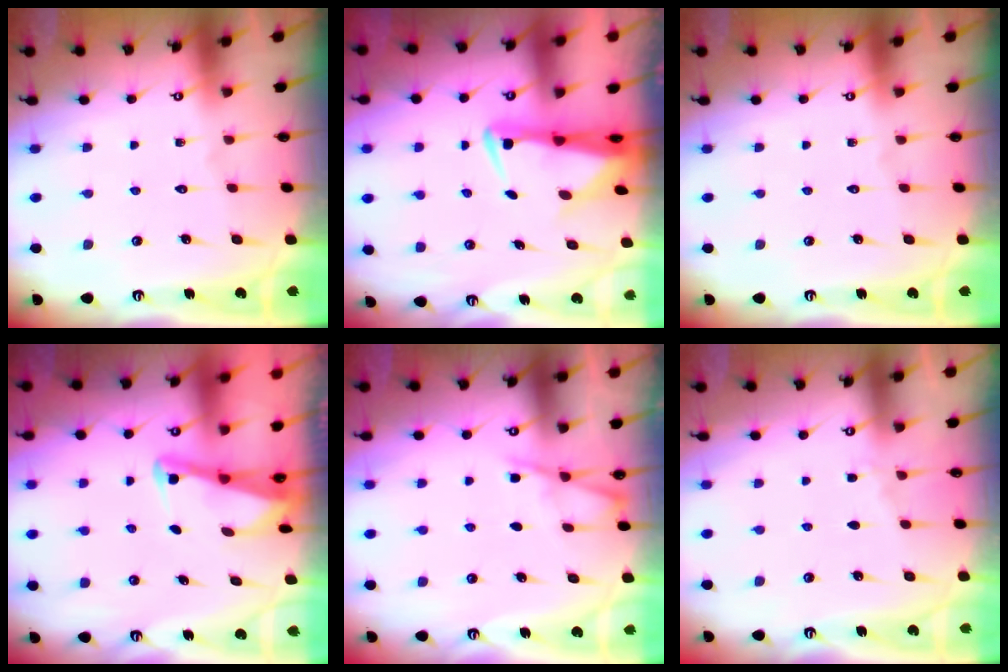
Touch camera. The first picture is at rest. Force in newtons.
{"total": 3.4, "press": 3.3, "slide": 0.6}
{"total": 0.0}
{"total": 3.1, "press": 3.0, "slide": 0.4}
{"total": 4.2, "press": 4.2, "slide": 0.6}
{"total": 2.8, "press": 2.8, "slide": 0.5}